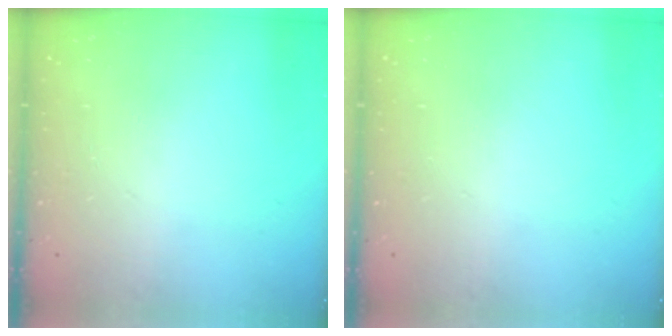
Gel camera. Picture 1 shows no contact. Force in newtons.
{"total": 0.0}